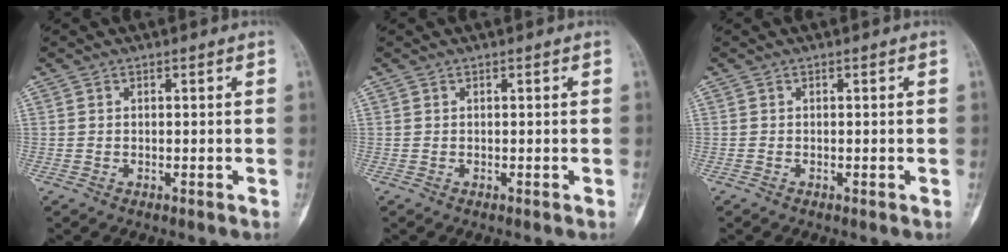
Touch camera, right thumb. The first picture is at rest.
{"total": 0.0}
{"total": 0.0}